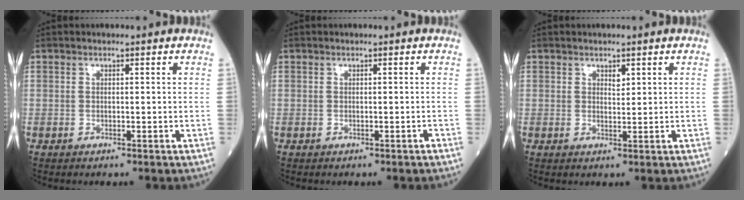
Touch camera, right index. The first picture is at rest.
{"total": 0.0}
{"total": 1.4, "force": [0.8, 0.7, 0.9], "torque": [-0.010, -0.002, 0.014]}